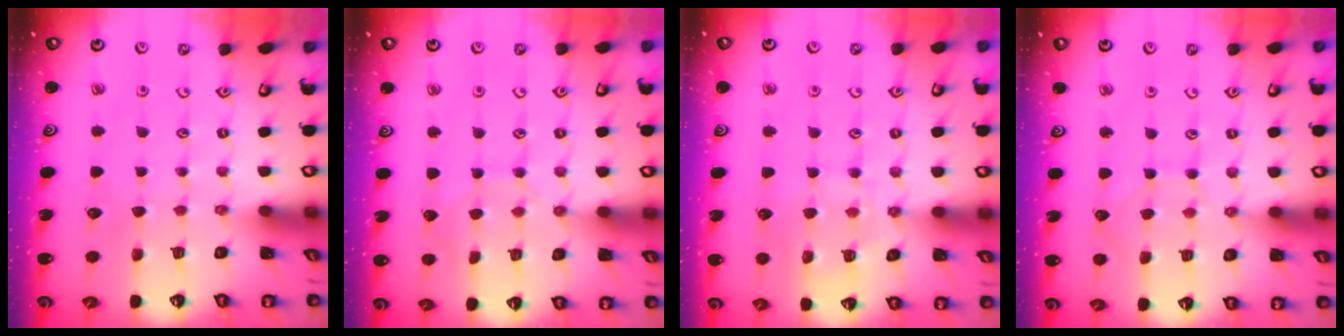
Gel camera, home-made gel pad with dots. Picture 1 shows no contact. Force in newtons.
{"total": 5.0, "press": 5.0, "slide": 0.4}
{"total": 8.9, "press": 8.9, "slide": 0.5}
{"total": 5.0, "press": 5.0, "slide": 0.5}